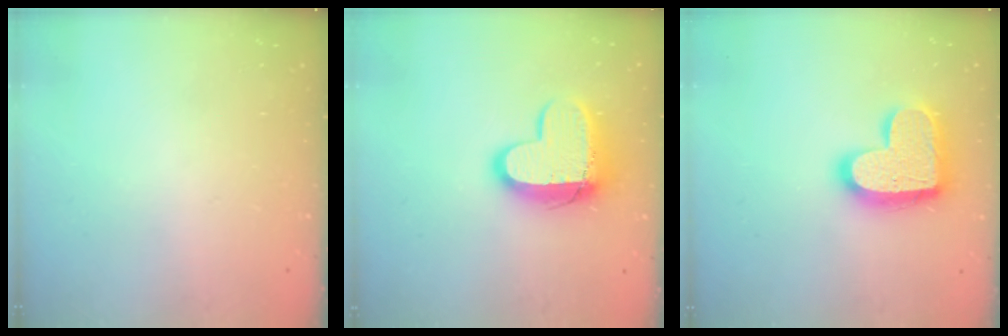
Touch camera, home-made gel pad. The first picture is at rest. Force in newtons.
{"total": 12.7, "press": 12.7, "slide": 0.9}
{"total": 18.7, "press": 18.6, "slide": 1.1}